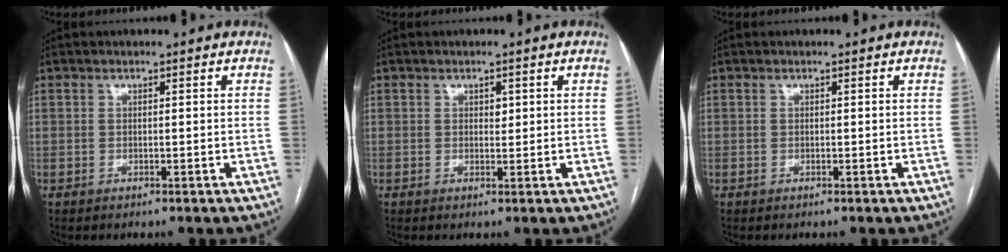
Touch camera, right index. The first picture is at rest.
{"total": 1.1, "force": [0.4, 0.7, 0.8], "torque": [-0.008, -0.001, 0.005]}
{"total": 0.0}